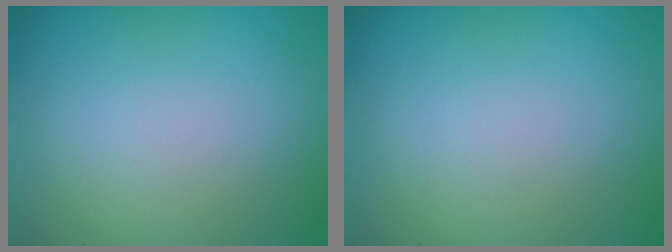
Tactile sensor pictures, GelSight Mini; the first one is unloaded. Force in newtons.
{"total": 0.0}